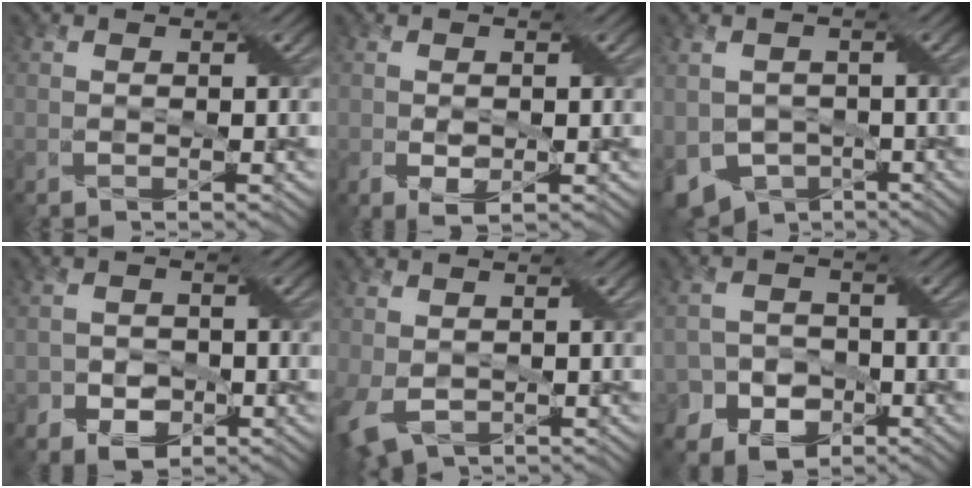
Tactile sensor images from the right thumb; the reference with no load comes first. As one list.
[{"total": 2.4, "force": [-0.4, 1.3, 2.0], "torque": [-0.038, -0.008, 0.002]}, {"total": 6.9, "force": [-3.0, 5.1, 3.6], "torque": [-0.084, -0.024, -0.053]}, {"total": 4.1, "force": [-2.1, 2.9, 1.9], "torque": [-0.026, -0.001, -0.037]}, {"total": 5.5, "force": [-1.6, 3.5, 4.0], "torque": [-0.105, -0.012, -0.024]}, {"total": 6.3, "force": [-3.6, 4.8, 2.1], "torque": [-0.026, -0.003, -0.066]}]